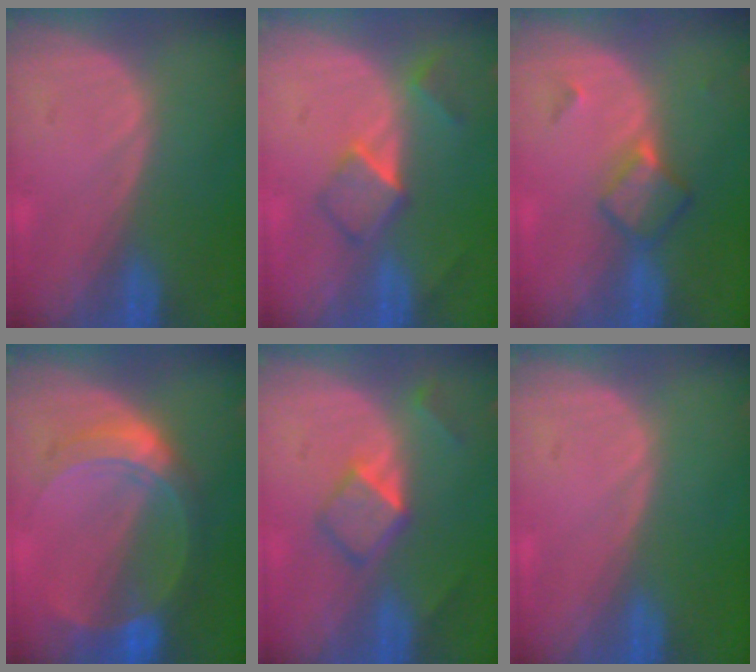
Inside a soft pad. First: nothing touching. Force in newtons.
{"total": 5.1, "press": 4.5, "slide": 2.5}
{"total": 4.8, "press": 4.2, "slide": 2.4}
{"total": 7.1, "press": 7.1, "slide": 0.4}
{"total": 5.3, "press": 4.5, "slide": 2.8}
{"total": 0.0}